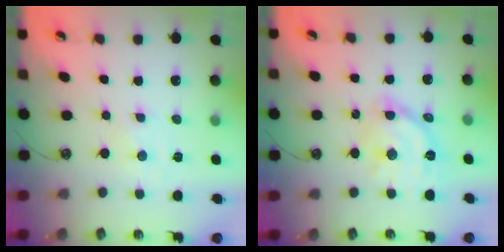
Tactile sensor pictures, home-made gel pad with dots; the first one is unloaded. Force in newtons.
{"total": 16.0, "press": 16.0, "slide": 1.2}